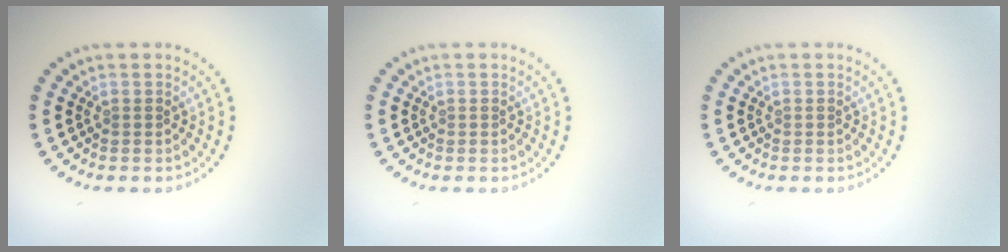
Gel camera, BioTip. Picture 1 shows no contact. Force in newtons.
{"total": 0.0}
{"total": 0.0}